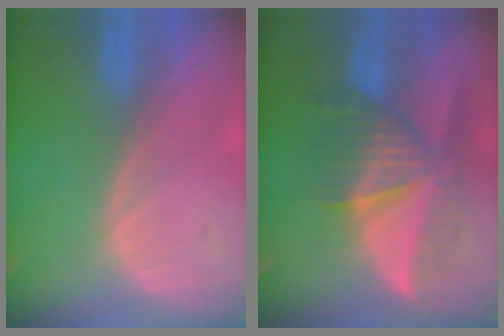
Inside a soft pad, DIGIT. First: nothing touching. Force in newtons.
{"total": 8.2, "press": 7.8, "slide": 2.5}